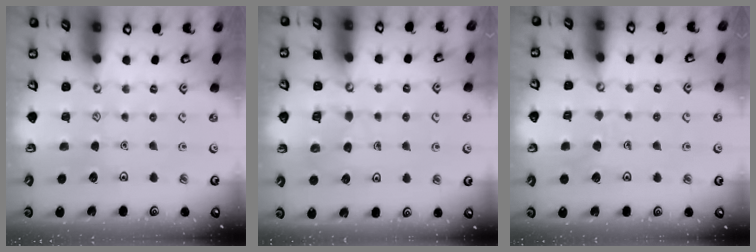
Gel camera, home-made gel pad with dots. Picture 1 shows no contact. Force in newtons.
{"total": 5.1, "press": 5.1, "slide": 0.6}
{"total": 4.3, "press": 4.3, "slide": 0.3}